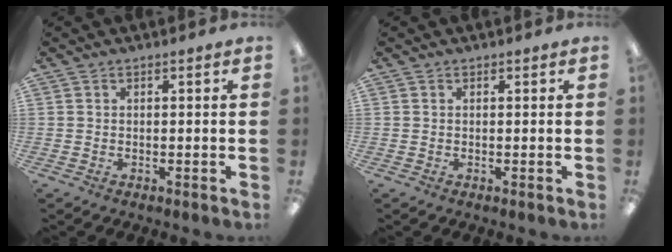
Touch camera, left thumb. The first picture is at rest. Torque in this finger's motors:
{"motor_torque": [-0.03, 0.02, -0.09, 0.09, 0.00]}